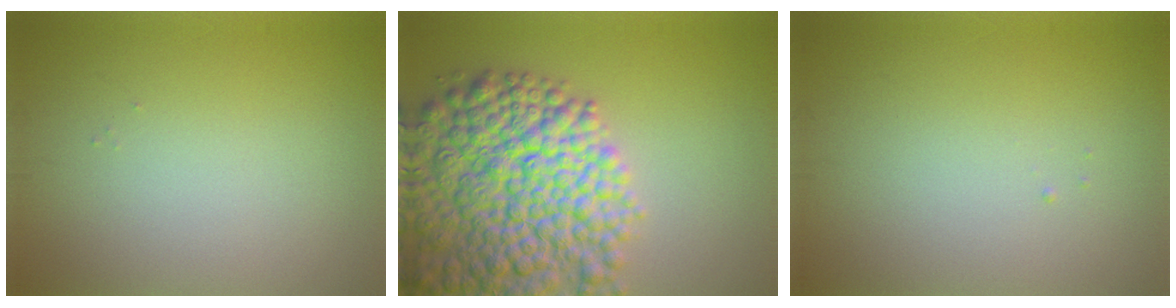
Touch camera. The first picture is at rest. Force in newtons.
{"total": 13.2, "press": 13.2, "slide": 0.7}
{"total": 0.0}